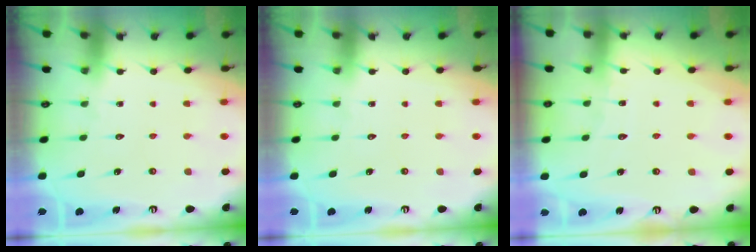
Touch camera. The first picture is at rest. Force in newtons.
{"total": 0.0}
{"total": 4.8, "press": 4.8, "slide": 0.5}